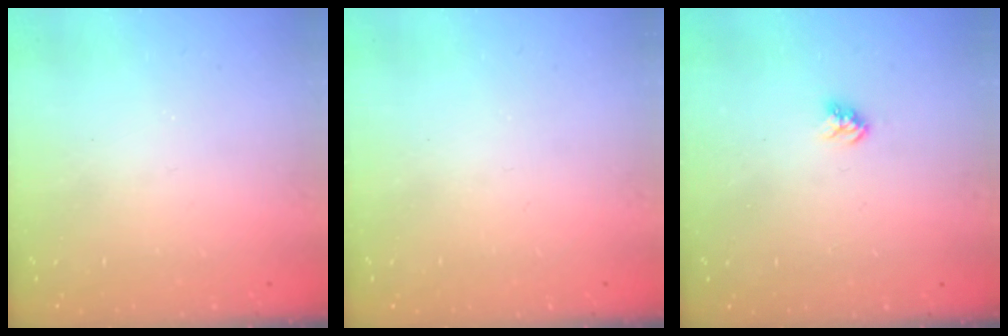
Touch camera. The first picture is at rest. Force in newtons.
{"total": 0.0}
{"total": 3.1, "press": 3.1, "slide": 0.4}